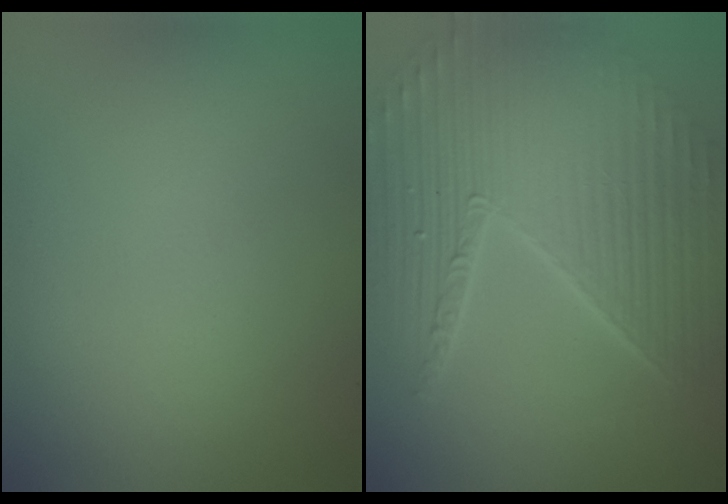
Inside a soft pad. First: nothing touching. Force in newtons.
{"total": 10.6, "press": 6.8, "slide": 8.1}